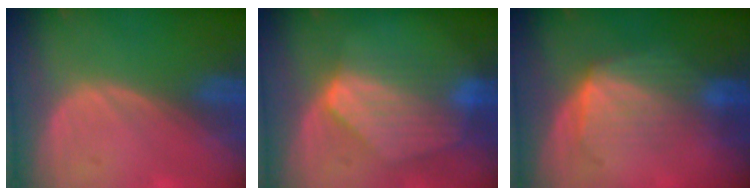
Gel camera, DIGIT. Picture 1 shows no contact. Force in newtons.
{"total": 8.1, "press": 7.7, "slide": 2.5}
{"total": 7.1, "press": 6.5, "slide": 2.9}